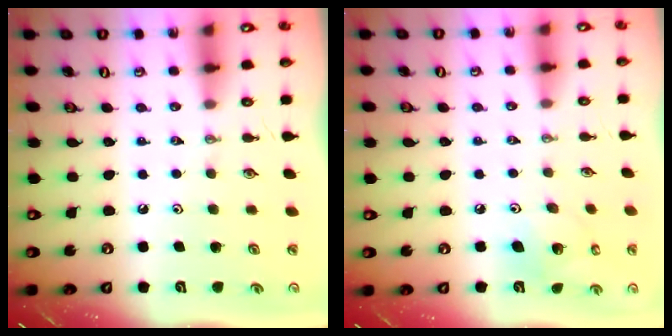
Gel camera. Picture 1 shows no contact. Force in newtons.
{"total": 8.7, "press": 8.4, "slide": 1.9}